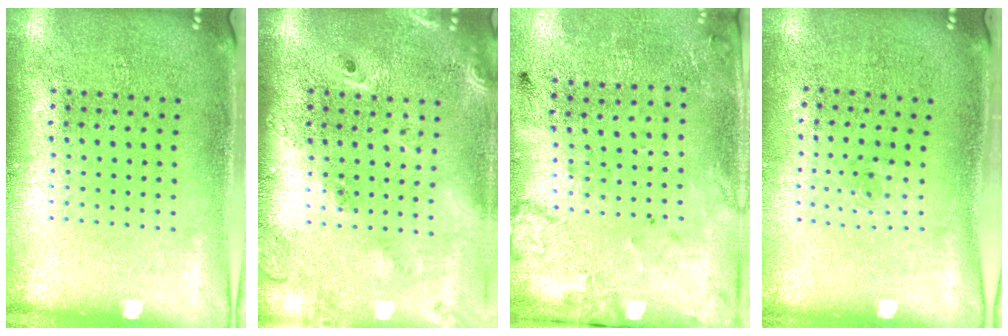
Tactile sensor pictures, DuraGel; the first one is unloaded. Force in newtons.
{"total": 2.4, "press": 1.7, "slide": 1.6}
{"total": 2.3, "press": 1.4, "slide": 1.9}
{"total": 0.6, "press": 0.2, "slide": 0.5}